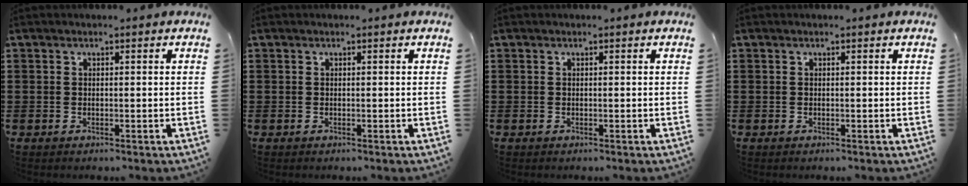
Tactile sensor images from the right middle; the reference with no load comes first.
{"total": 0.0}
{"total": 0.0}
{"total": 0.0}